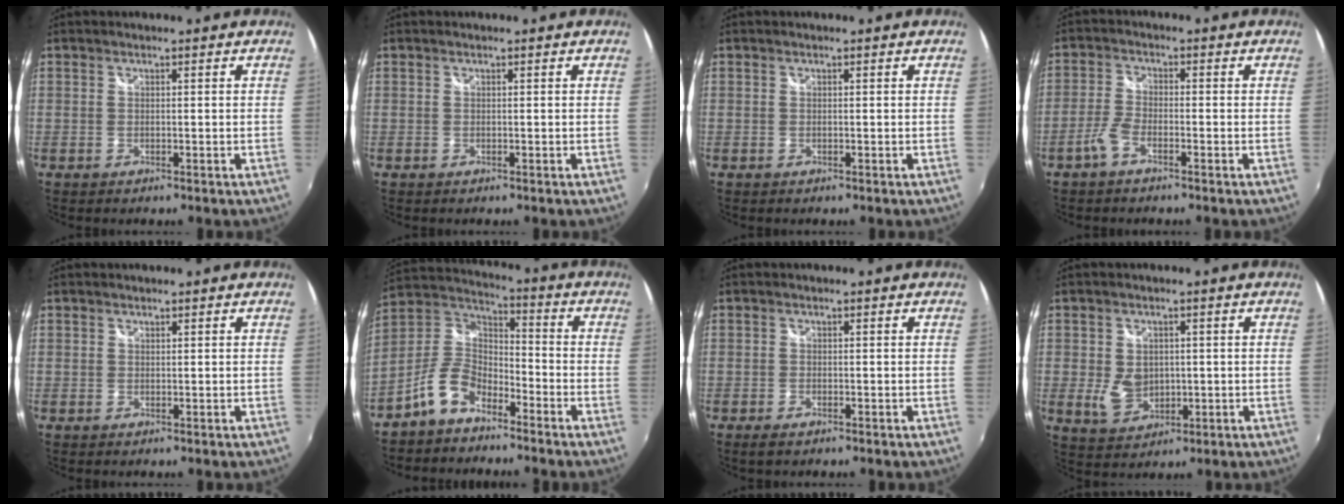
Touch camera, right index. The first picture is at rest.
{"total": 0.0}
{"total": 0.0}
{"total": 3.8, "force": [-2.5, 1.2, 2.6], "torque": [-0.069, 0.003, -0.054]}
{"total": 0.6, "force": [0.3, 0.5, -0.1], "torque": [0.004, 0.001, 0.004]}
{"total": 10.2, "force": [-6.4, 5.6, 5.6], "torque": [-0.129, 0.025, -0.129]}
{"total": 1.6, "force": [-1.2, 0.7, 0.9], "torque": [-0.019, -0.007, -0.023]}
{"total": 6.0, "force": [-0.3, 4.6, 3.8], "torque": [-0.079, -0.004, 0.002]}